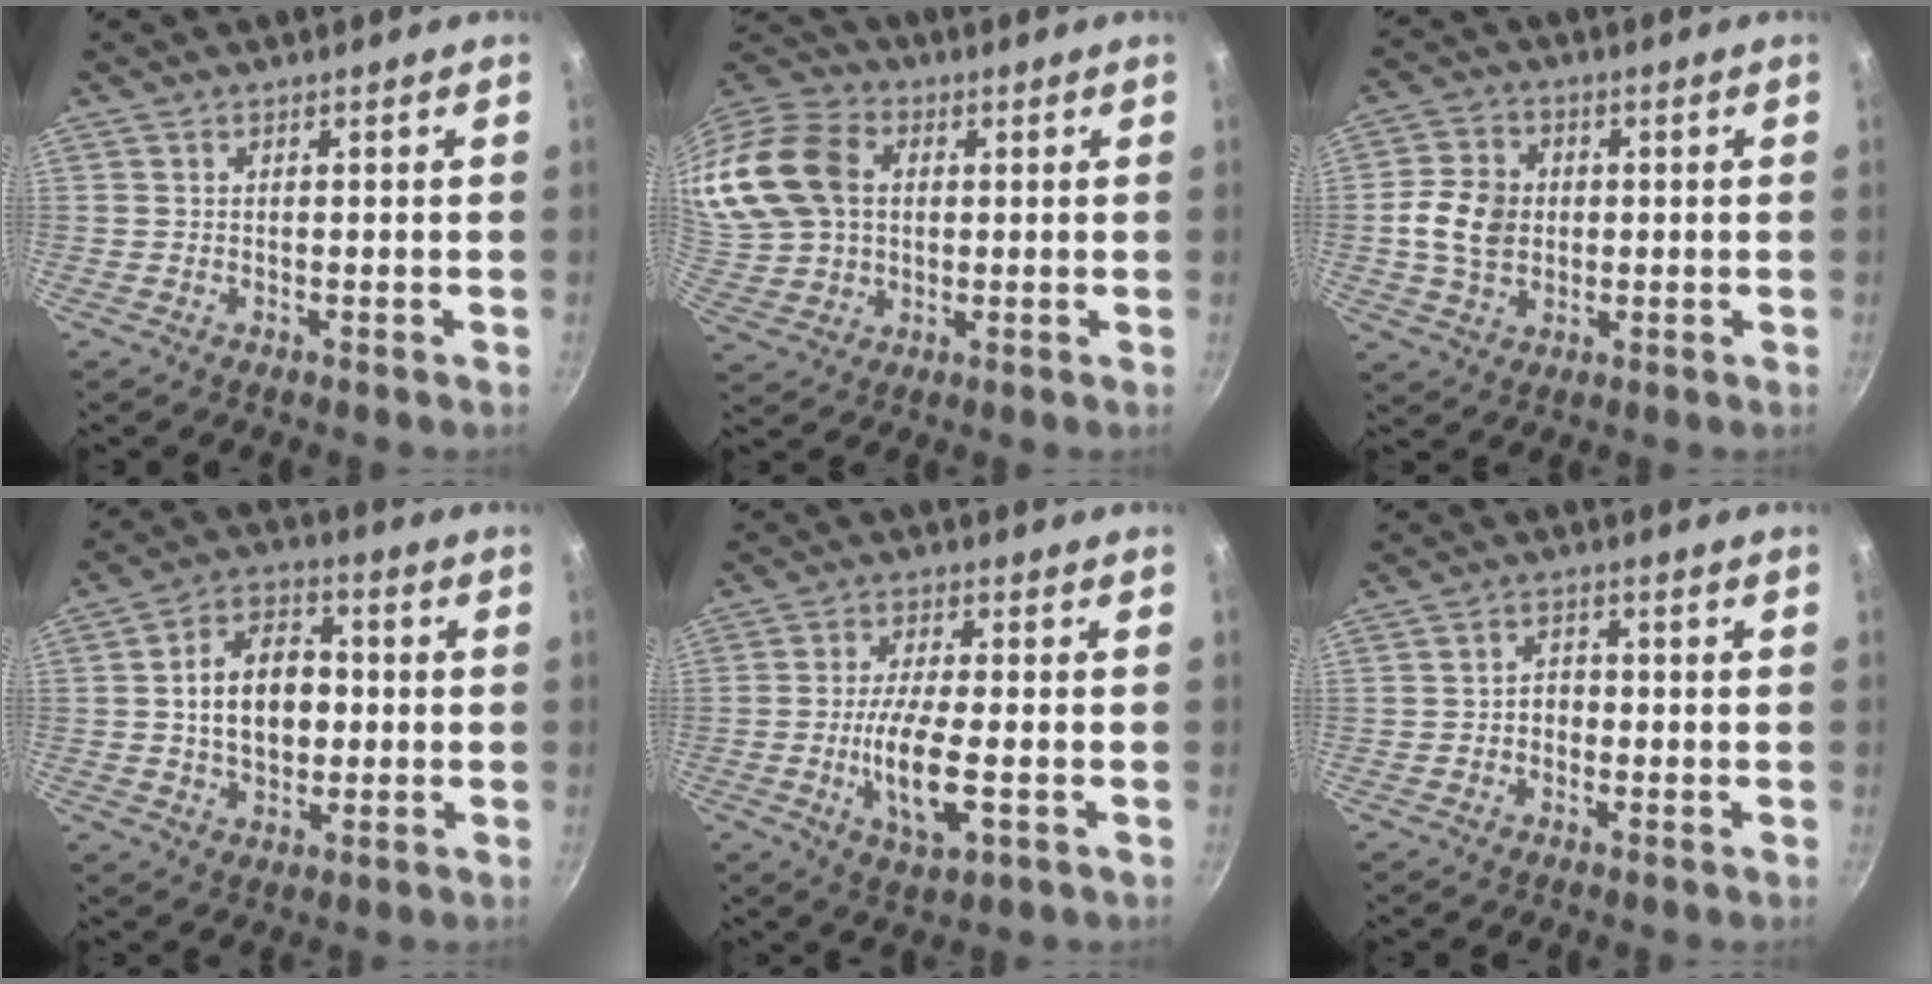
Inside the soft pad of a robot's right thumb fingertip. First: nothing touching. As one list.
[{"total": 22.2, "force": [3.9, 17.3, 13.4], "torque": [-0.297, 0.030, 0.071]}, {"total": 9.5, "force": [0.1, 7.6, 5.8], "torque": [-0.088, 0.006, -0.006]}, {"total": 12.6, "force": [0.2, 8.7, 9.2], "torque": [-0.118, 0.020, -0.004]}, {"total": 10.2, "force": [-2.4, 3.1, 9.4], "torque": [-0.182, 0.000, -0.045]}, {"total": 2.8, "force": [-0.8, 2.2, 1.5], "torque": [-0.005, 0.014, -0.015]}]